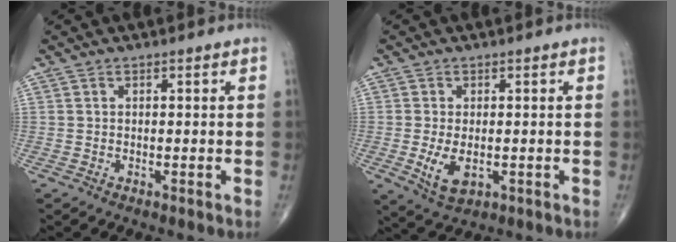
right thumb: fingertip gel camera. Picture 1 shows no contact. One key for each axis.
{"total": 5.7, "fx": -1.1, "fy": 3.1, "fz": 4.6, "tx": -0.088, "ty": -0.014, "tz": -0.012}